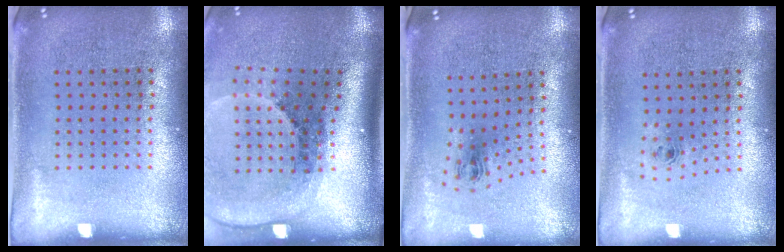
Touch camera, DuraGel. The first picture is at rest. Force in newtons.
{"total": 2.7, "press": 1.8, "slide": 2.0}
{"total": 1.0, "press": 0.5, "slide": 0.9}
{"total": 0.6, "press": 0.2, "slide": 0.6}